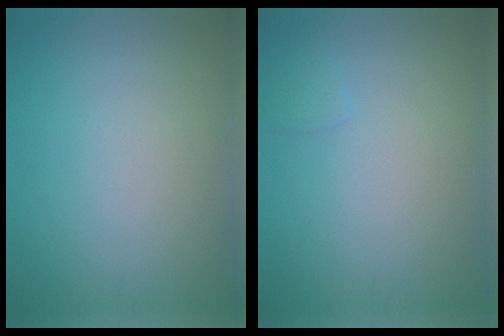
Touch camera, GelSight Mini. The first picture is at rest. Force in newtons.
{"total": 0.7, "press": 0.7, "slide": 0.1}